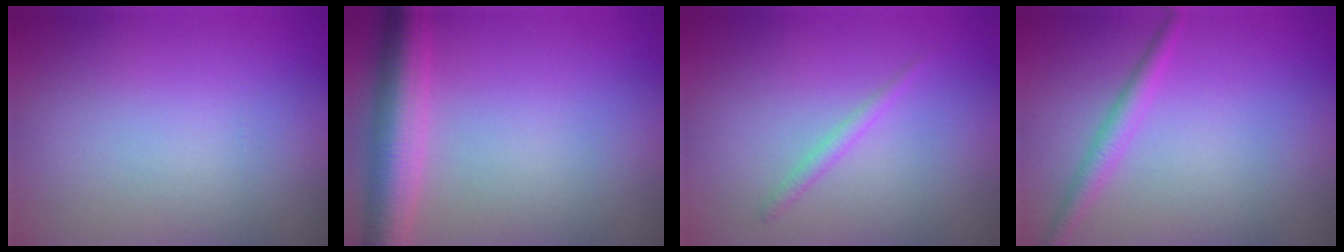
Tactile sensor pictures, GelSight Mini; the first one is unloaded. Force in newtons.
{"total": 5.8, "press": 5.8, "slide": 0.2}
{"total": 1.0, "press": 1.0, "slide": 0.1}
{"total": 2.1, "press": 2.1, "slide": 0.1}